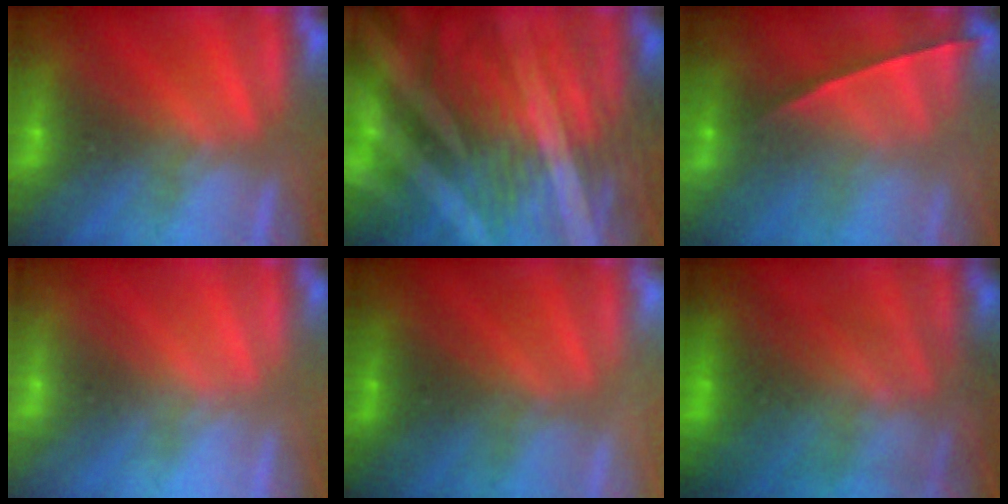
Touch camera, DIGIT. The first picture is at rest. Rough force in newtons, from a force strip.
{"total": 8.2}
{"total": 1.1}
{"total": 2.1}
{"total": 2.6}
{"total": 5.5}